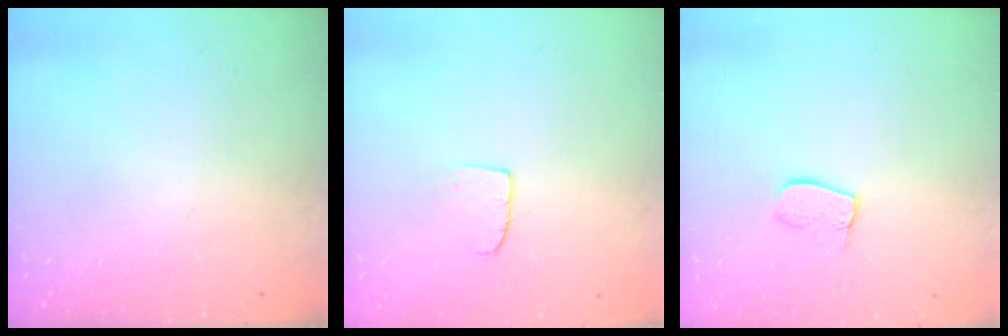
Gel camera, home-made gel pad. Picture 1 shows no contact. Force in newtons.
{"total": 5.1, "press": 5.1, "slide": 0.4}
{"total": 7.5, "press": 7.5, "slide": 0.6}